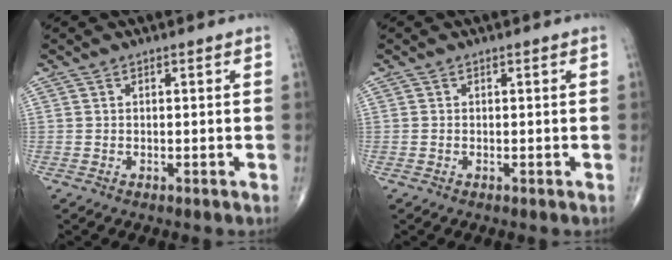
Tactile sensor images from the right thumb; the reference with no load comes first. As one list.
[{"total": 0.0}]